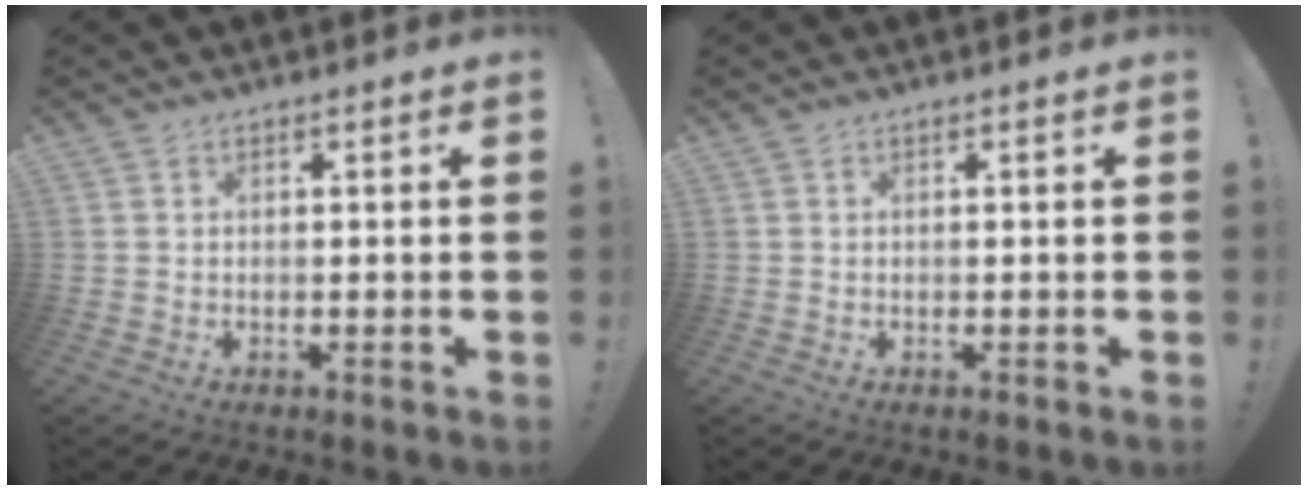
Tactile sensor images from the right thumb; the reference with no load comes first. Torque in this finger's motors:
{"motor_torque": [0.00, 0.00, 0.00, 0.00, 0.00]}